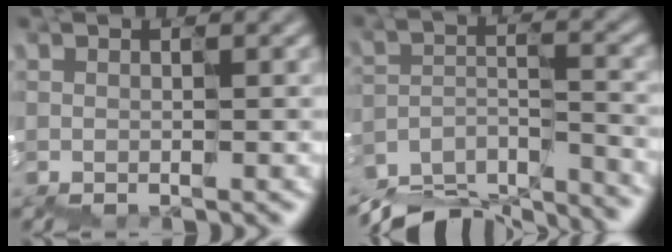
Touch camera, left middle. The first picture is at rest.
{"total": 10.1, "force": [-10.0, 1.3, 1.0], "torque": [-0.032, -0.007, -0.163]}